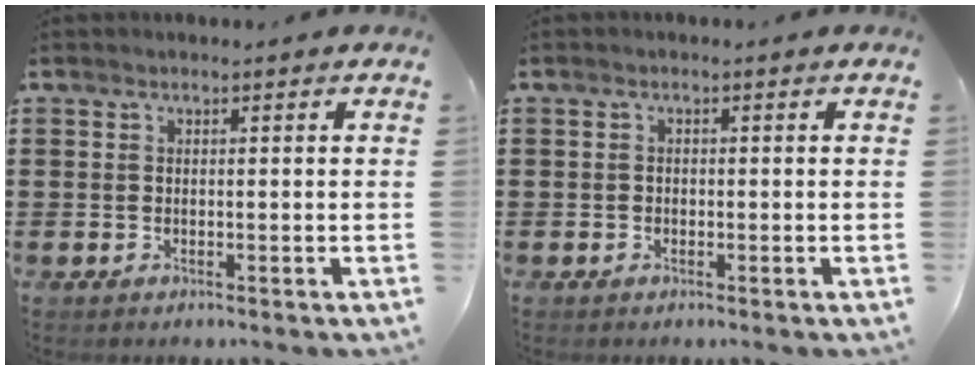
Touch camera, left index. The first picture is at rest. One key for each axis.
{"total": 0.7, "fx": -0.3, "fy": 0.5, "fz": 0.2, "tx": -0.006, "ty": 0.001, "tz": -0.007}